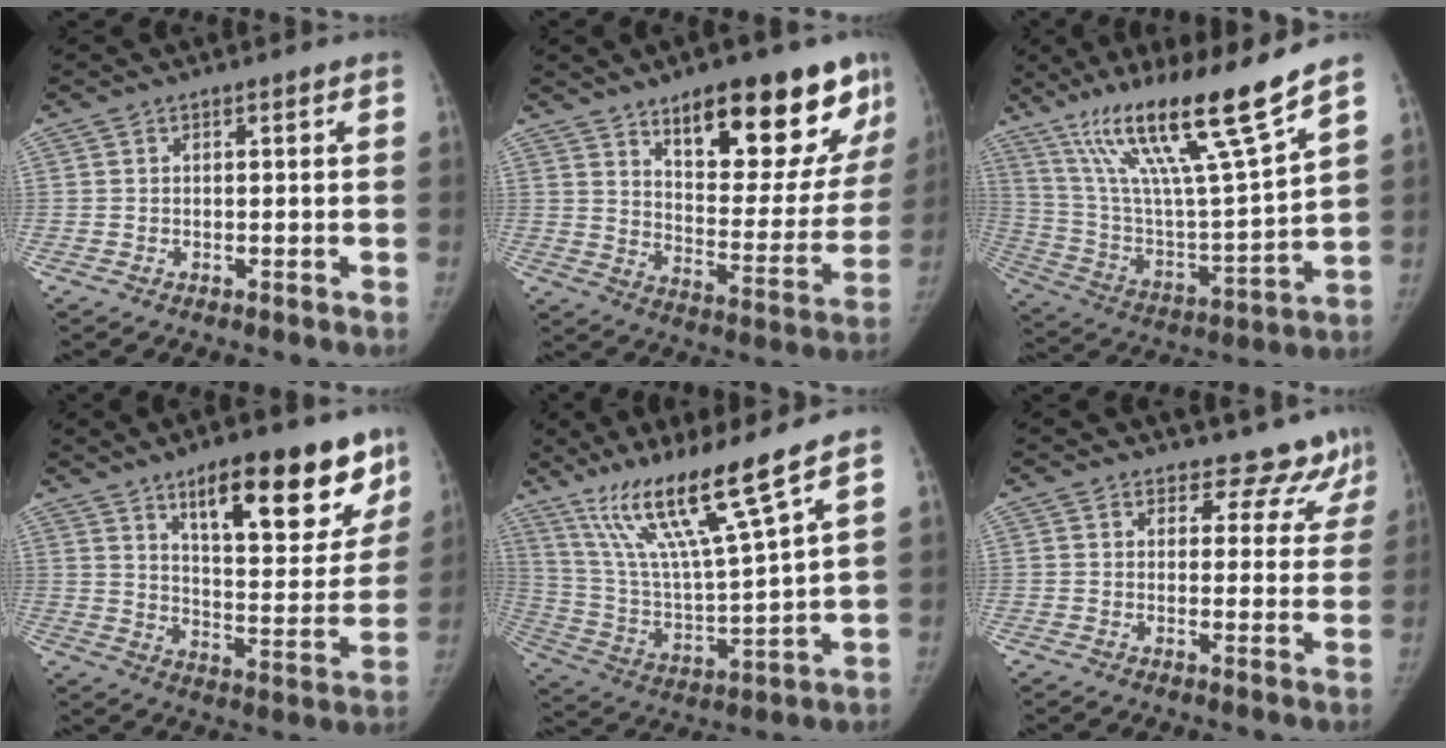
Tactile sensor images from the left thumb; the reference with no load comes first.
{"total": 23.8, "force": [14.1, 9.0, 17.0], "torque": [-0.178, -0.063, 0.205]}
{"total": 22.8, "force": [15.2, 1.5, 17.0], "torque": [-0.280, -0.062, 0.277]}
{"total": 20.8, "force": [13.0, 7.4, 14.5], "torque": [-0.149, -0.064, 0.197]}
{"total": 17.7, "force": [12.1, 0.2, 12.9], "torque": [-0.224, -0.062, 0.232]}
{"total": 9.9, "force": [8.9, 4.4, 0.7], "torque": [0.046, -0.049, 0.084]}